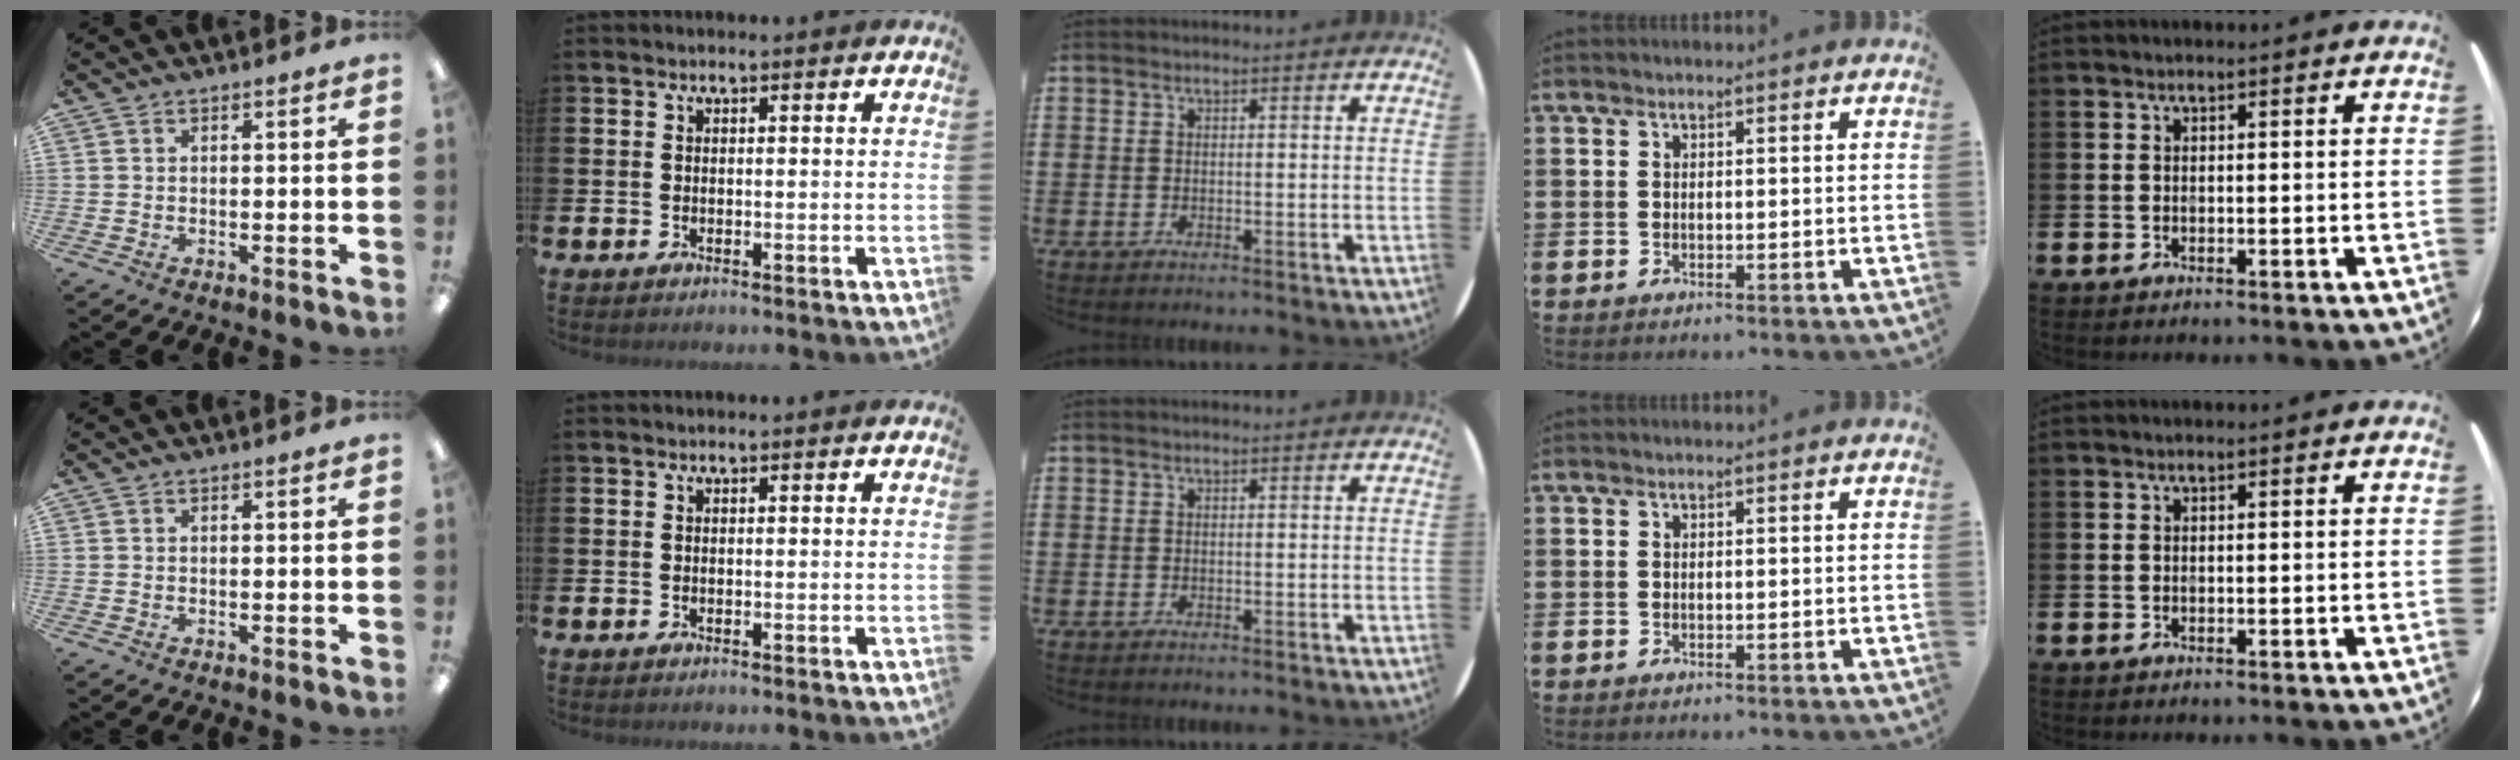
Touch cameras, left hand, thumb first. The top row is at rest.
{}